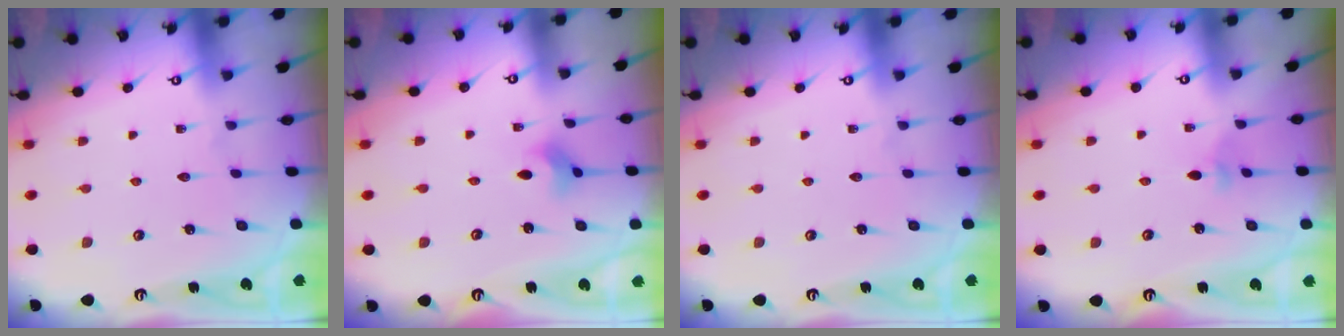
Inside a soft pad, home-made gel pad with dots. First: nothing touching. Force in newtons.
{"total": 2.9, "press": 2.9, "slide": 0.4}
{"total": 0.0}
{"total": 2.3, "press": 2.3, "slide": 0.5}